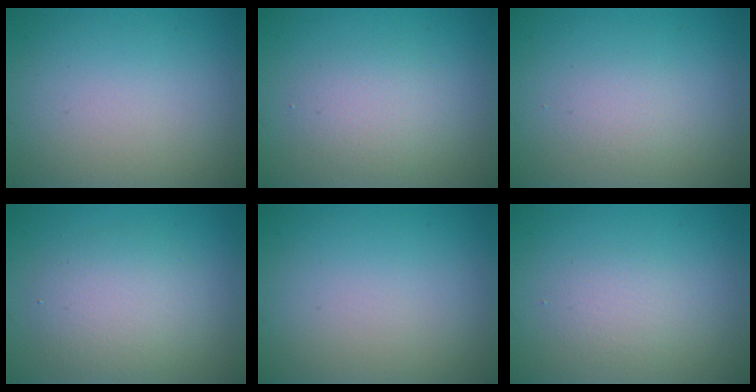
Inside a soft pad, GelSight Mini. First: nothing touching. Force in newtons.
{"total": 2.4, "press": 2.4, "slide": 0.0}
{"total": 1.3, "press": 1.3, "slide": 0.0}
{"total": 3.6, "press": 3.6, "slide": 0.4}
{"total": 0.0}
{"total": 1.6, "press": 1.6, "slide": 0.1}